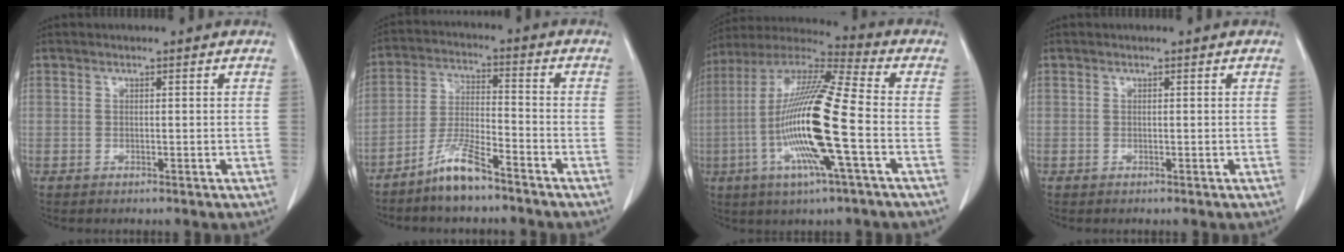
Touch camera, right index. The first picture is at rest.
{"total": 7.7, "force": [-6.0, 1.0, 4.8], "torque": [-0.101, -0.013, -0.119]}
{"total": 18.4, "force": [-4.1, 0.7, 18.0], "torque": [-0.363, -0.008, -0.086]}
{"total": 0.0}